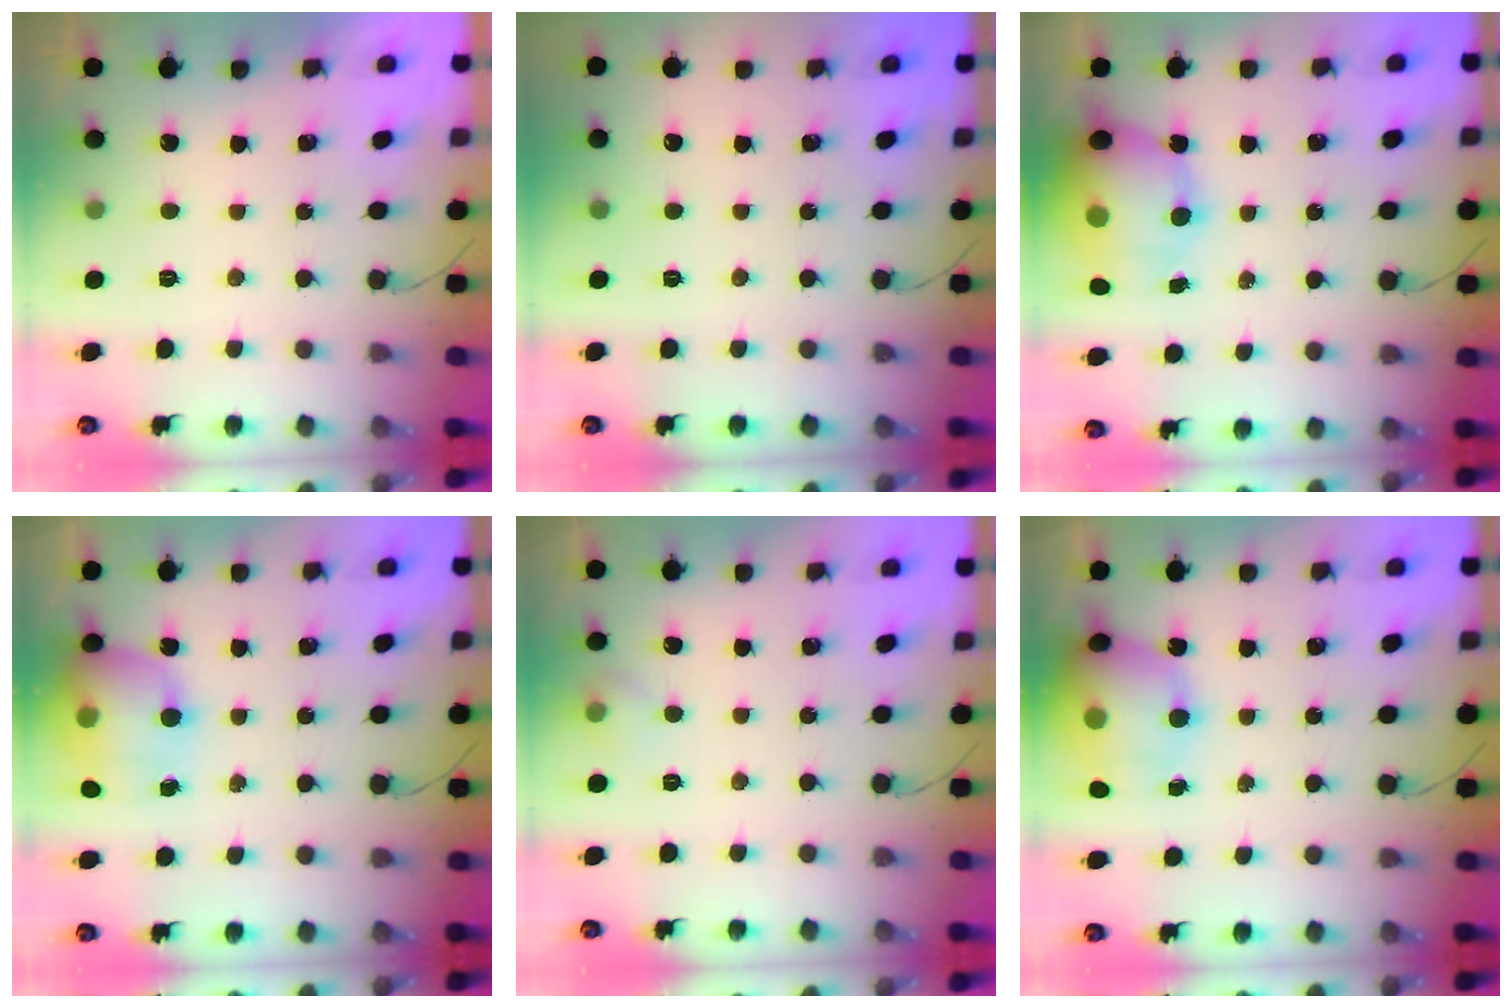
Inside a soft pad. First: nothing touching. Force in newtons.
{"total": 0.0}
{"total": 15.4, "press": 14.8, "slide": 4.4}
{"total": 14.5, "press": 14.2, "slide": 3.3}
{"total": 5.4, "press": 5.3, "slide": 1.1}
{"total": 17.9, "press": 17.4, "slide": 3.9}